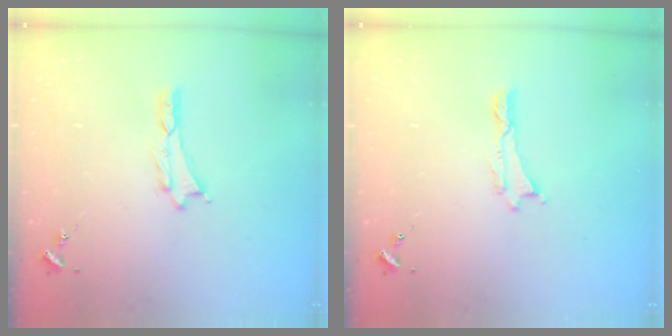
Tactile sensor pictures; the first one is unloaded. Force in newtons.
{"total": 0.0}